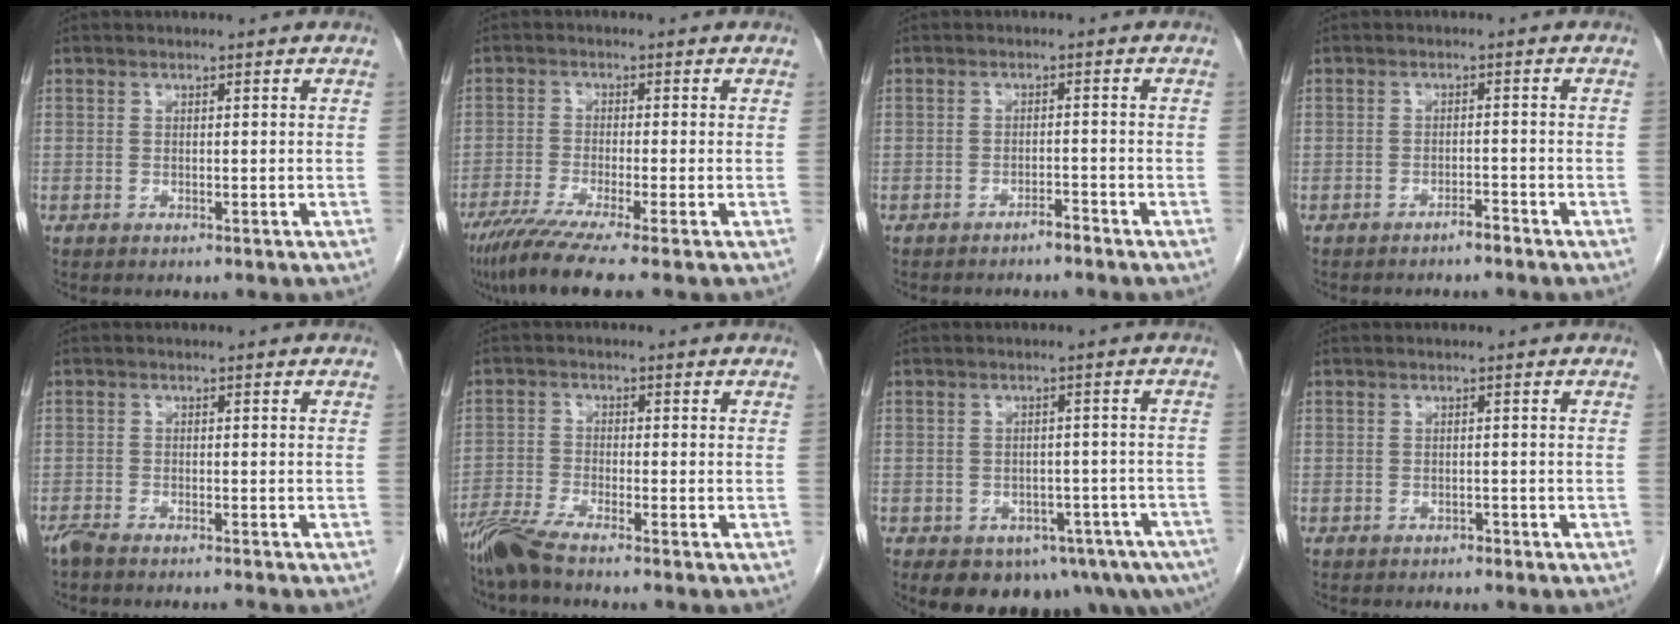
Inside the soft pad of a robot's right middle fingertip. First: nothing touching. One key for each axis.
{"total": 8.6, "fx": -6.5, "fy": -1.0, "fz": 5.6, "tx": -0.090, "ty": -0.029, "tz": -0.107}
{"total": 1.6, "fx": -1.5, "fy": 0.0, "fz": 0.6, "tx": -0.013, "ty": 0.000, "tz": -0.023}
{"total": 1.5, "fx": -1.4, "fy": 0.0, "fz": 0.6, "tx": -0.013, "ty": 0.000, "tz": -0.021}
{"total": 3.1, "fx": -3.0, "fy": -0.4, "fz": 1.0, "tx": -0.016, "ty": -0.008, "tz": -0.051}
{"total": 5.1, "fx": -4.3, "fy": -0.5, "fz": 2.7, "tx": -0.061, "ty": -0.020, "tz": -0.092}
{"total": 13.7, "fx": -9.0, "fy": 6.8, "fz": 7.8, "tx": -0.073, "ty": -0.001, "tz": -0.107}
{"total": 1.0, "fx": -0.9, "fy": 0.4, "fz": 0.2, "tx": -0.007, "ty": 0.000, "tz": -0.013}